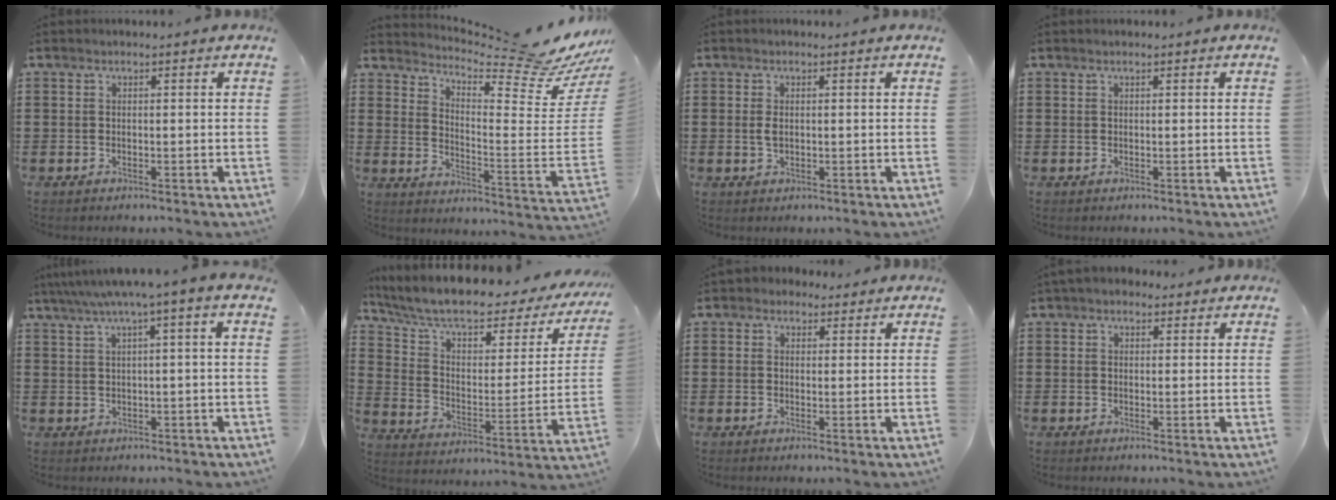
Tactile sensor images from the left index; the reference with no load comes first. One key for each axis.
{"total": 8.7, "fx": 7.8, "fy": 0.2, "fz": 3.9, "tx": -0.073, "ty": -0.083, "tz": 0.121}
{"total": 1.6, "fx": 0.1, "fy": 0.9, "fz": 1.4, "tx": -0.030, "ty": 0.004, "tz": 0.000}
{"total": 0.0}
{"total": 2.9, "fx": 0.8, "fy": -0.2, "fz": 2.8, "tx": -0.057, "ty": -0.002, "tz": 0.009}
{"total": 8.4, "fx": 6.5, "fy": 2.4, "fz": 4.7, "tx": -0.112, "ty": -0.045, "tz": 0.108}
{"total": 2.0, "fx": 1.4, "fy": 1.4, "fz": 0.3, "tx": -0.012, "ty": 0.009, "tz": 0.025}
{"total": 2.2, "fx": 1.5, "fy": 1.4, "fz": 0.7, "tx": -0.019, "ty": 0.010, "tz": 0.028}